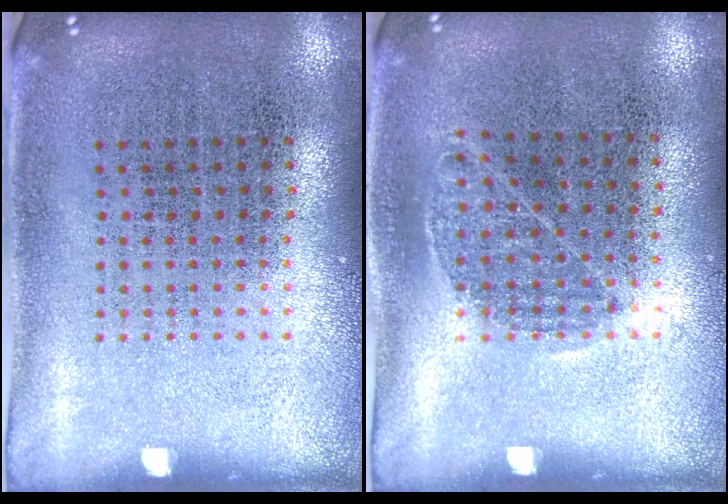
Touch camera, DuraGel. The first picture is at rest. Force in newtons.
{"total": 0.9, "press": 0.7, "slide": 0.6}